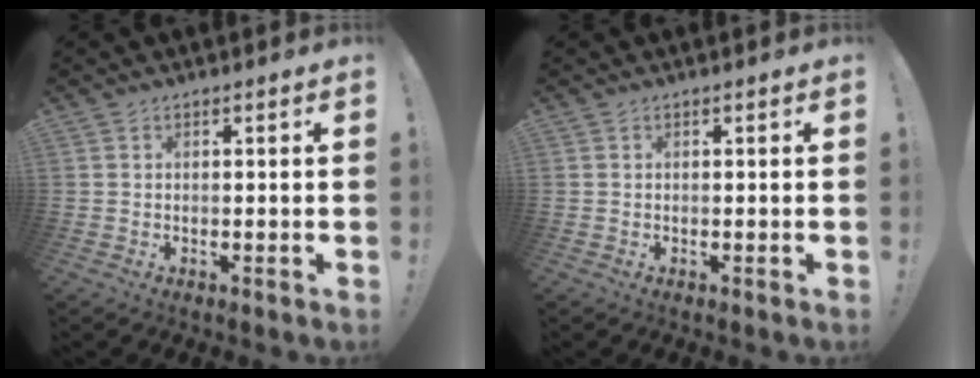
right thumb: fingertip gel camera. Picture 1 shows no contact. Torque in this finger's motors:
{"motor_torque": [-0.06, 0.06, -0.03, 0.02, 0.02]}